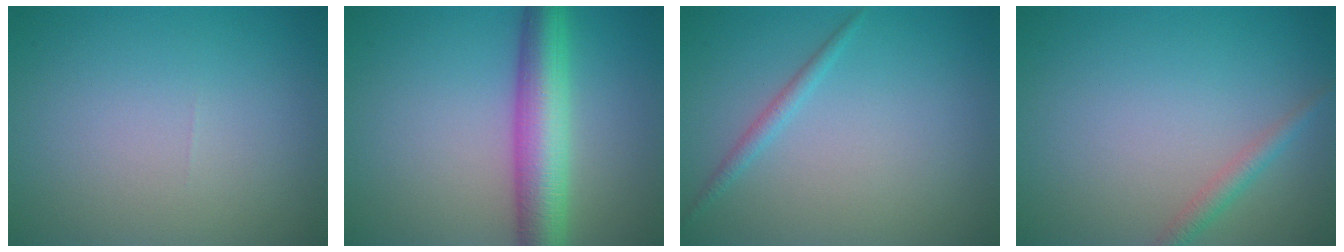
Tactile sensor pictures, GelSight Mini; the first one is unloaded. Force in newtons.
{"total": 6.6, "press": 6.6, "slide": 0.1}
{"total": 1.2, "press": 1.2, "slide": 0.0}
{"total": 1.6, "press": 1.6, "slide": 0.1}